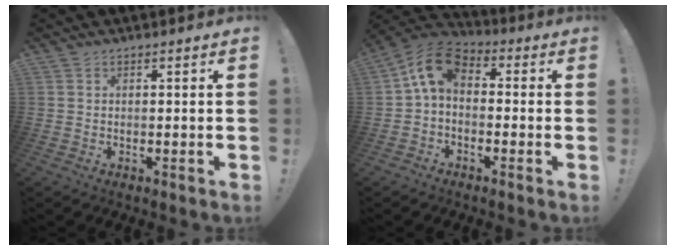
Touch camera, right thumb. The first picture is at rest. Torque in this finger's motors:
{"motor_torque": [1.32, 1.77, 0.86, -0.65, 0.04]}